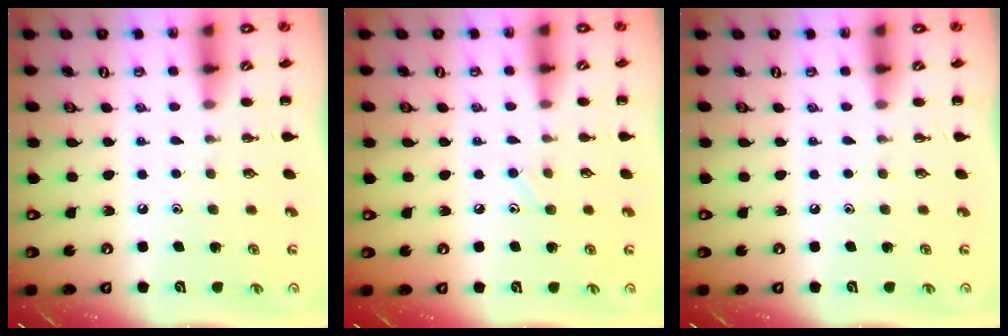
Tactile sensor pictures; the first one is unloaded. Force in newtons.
{"total": 6.2, "press": 5.8, "slide": 2.0}
{"total": 0.0}